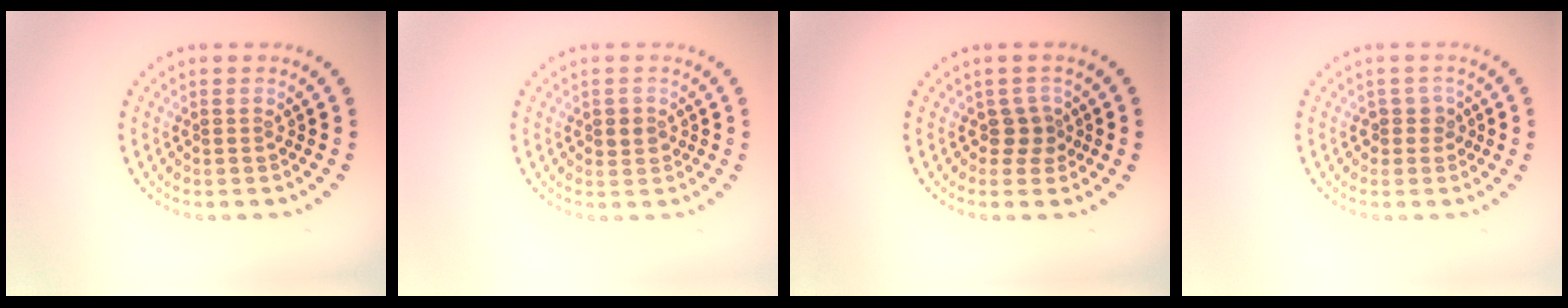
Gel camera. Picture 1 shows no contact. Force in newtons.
{"total": 1.3, "press": 1.3, "slide": 0.3}
{"total": 1.8, "press": 1.3, "slide": 1.2}
{"total": 1.5, "press": 1.2, "slide": 0.8}